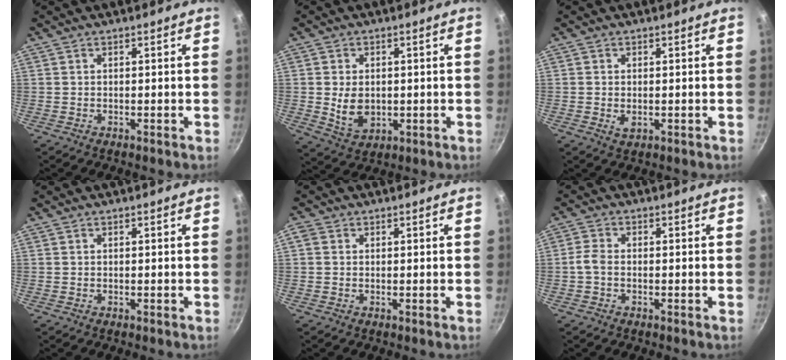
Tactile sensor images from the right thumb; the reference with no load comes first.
{"total": 7.0, "force": [-0.1, 5.0, 4.9], "torque": [-0.077, -0.009, 0.010]}
{"total": 2.1, "force": [-0.3, 1.4, 1.6], "torque": [-0.028, -0.004, -0.002]}
{"total": 0.0}
{"total": 1.3, "force": [0.2, 1.1, 0.7], "torque": [-0.015, 0.004, 0.001]}
{"total": 2.6, "force": [-0.8, 1.5, 1.9], "torque": [-0.045, 0.012, -0.024]}